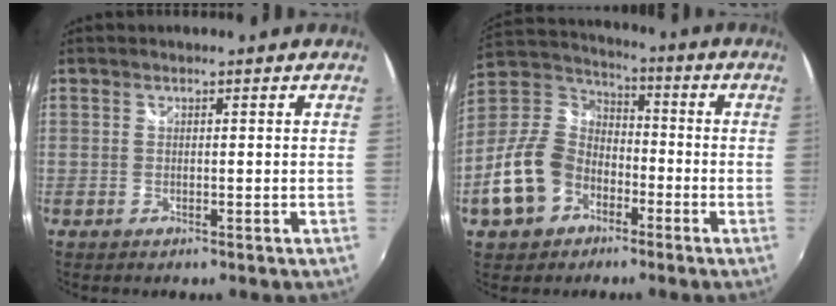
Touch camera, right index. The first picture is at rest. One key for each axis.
{"total": 15.9, "fx": -6.7, "fy": 11.8, "fz": 8.1, "tx": -0.204, "ty": 0.025, "tz": -0.110}